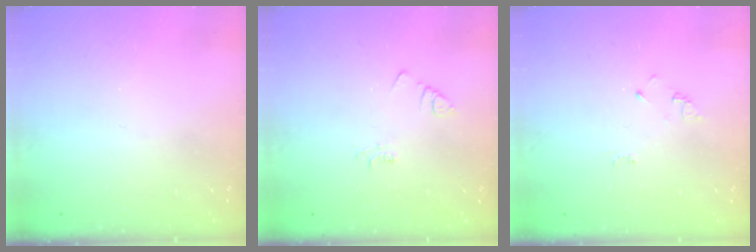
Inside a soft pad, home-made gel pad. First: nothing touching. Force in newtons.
{"total": 2.1, "press": 2.1, "slide": 0.4}
{"total": 2.6, "press": 2.6, "slide": 0.4}